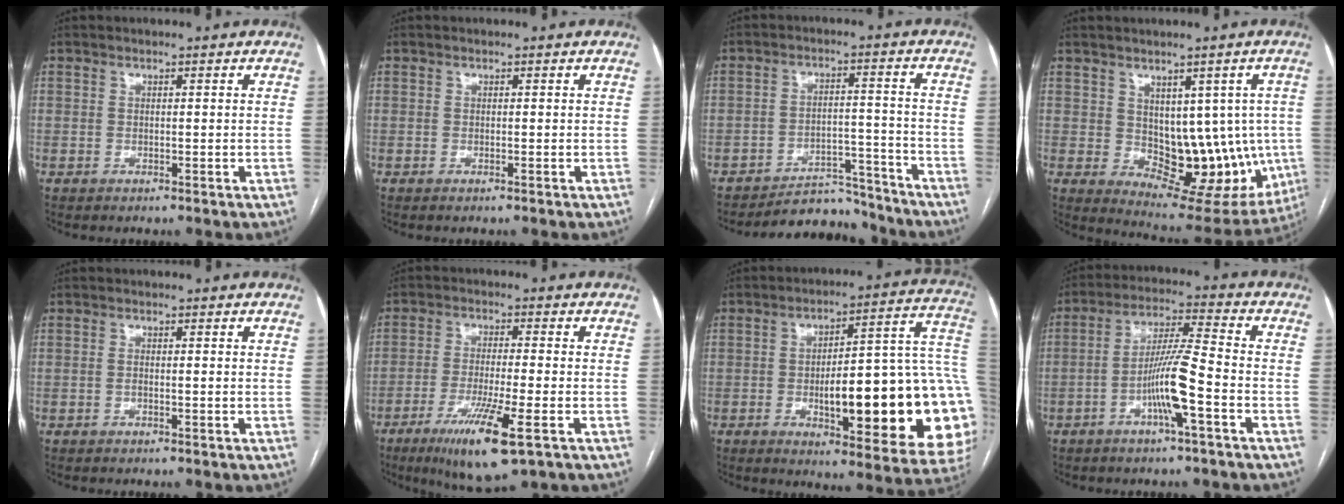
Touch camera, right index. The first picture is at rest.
{"total": 0.0}
{"total": 8.6, "force": [-8.3, 2.1, -0.1], "torque": [0.017, 0.032, -0.127]}
{"total": 13.8, "force": [-0.5, 8.1, 11.2], "torque": [-0.119, 0.005, 0.020]}
{"total": 0.7, "force": [-0.2, 0.0, 0.7], "torque": [-0.012, 0.000, -0.002]}
{"total": 11.1, "force": [-5.6, 0.7, 9.5], "torque": [-0.176, -0.031, -0.091]}
{"total": 27.5, "force": [-4.1, 5.7, 26.6], "torque": [-0.261, 0.018, -0.049]}
{"total": 9.0, "force": [-3.4, -0.2, 8.4], "torque": [-0.163, 0.007, -0.064]}